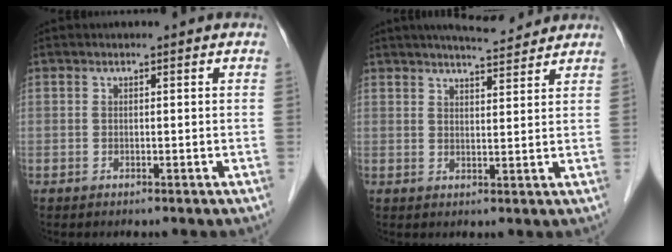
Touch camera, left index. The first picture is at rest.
{"total": 7.0, "force": [6.3, 1.0, 2.7], "torque": [-0.045, 0.012, 0.090]}